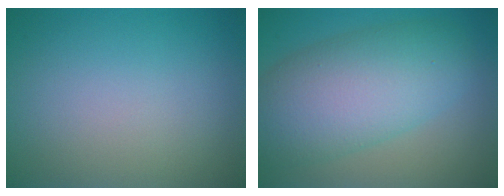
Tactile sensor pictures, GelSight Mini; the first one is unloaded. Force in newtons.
{"total": 8.8, "press": 8.8, "slide": 0.2}